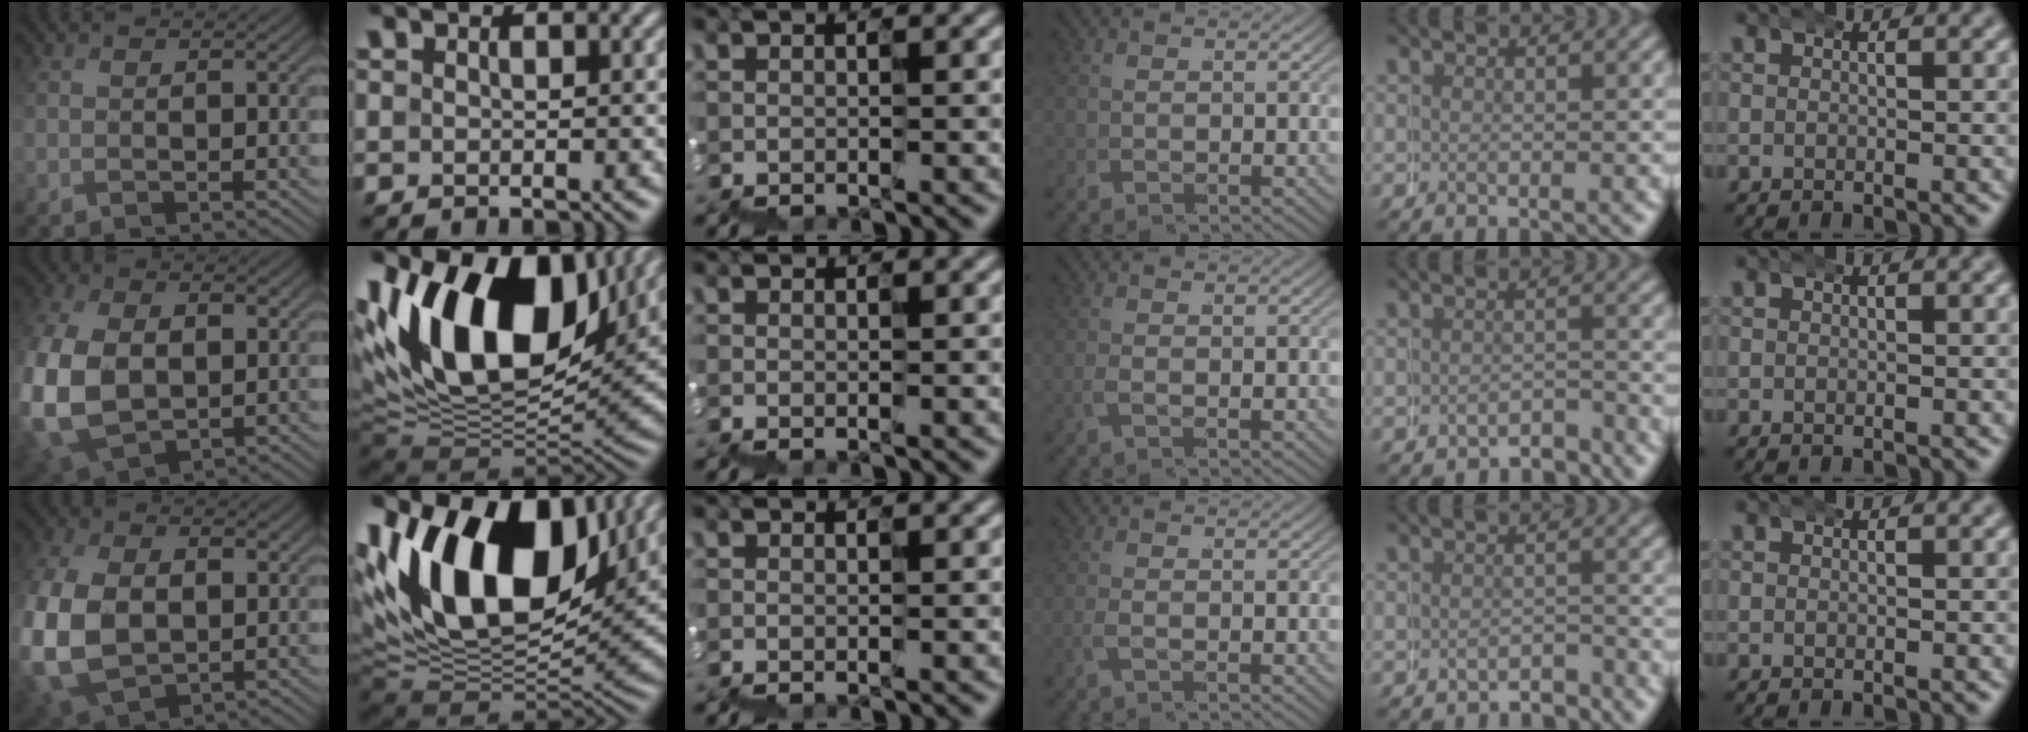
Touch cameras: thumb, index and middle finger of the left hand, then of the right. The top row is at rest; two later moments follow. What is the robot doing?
{"motion": "wrap", "object": "belt"}